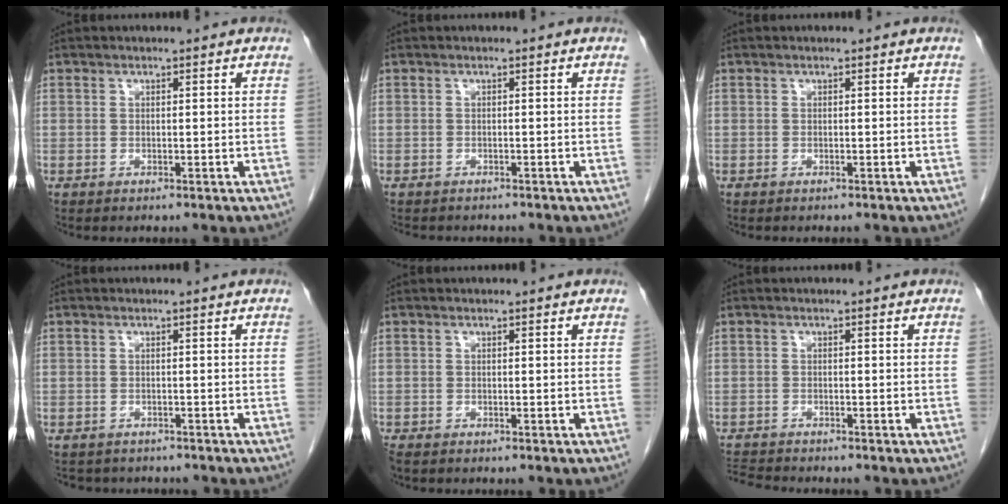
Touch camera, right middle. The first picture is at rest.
{"total": 3.8, "force": [-3.3, 1.5, 1.1], "torque": [-0.016, -0.004, -0.043]}
{"total": 0.0}
{"total": 4.7, "force": [-4.2, 2.1, 0.8], "torque": [-0.011, 0.003, -0.051]}
{"total": 1.3, "force": [-1.1, 0.6, 0.5], "torque": [-0.016, -0.004, -0.018]}
{"total": 3.7, "force": [-3.7, -0.1, 0.4], "torque": [-0.009, -0.018, -0.067]}